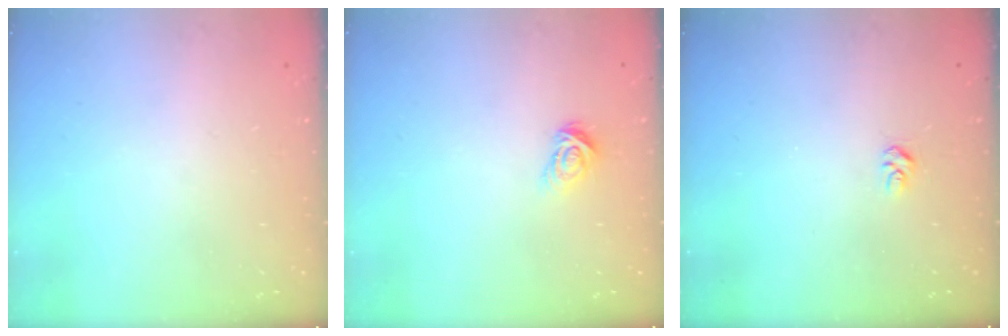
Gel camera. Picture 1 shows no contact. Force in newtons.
{"total": 4.0, "press": 3.9, "slide": 0.5}
{"total": 3.9, "press": 3.9, "slide": 0.3}